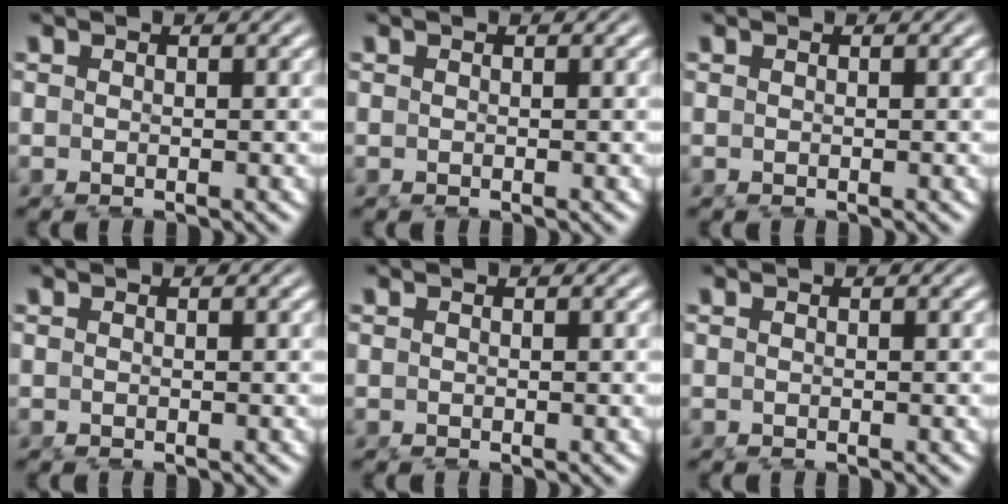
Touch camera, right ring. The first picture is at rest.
{"total": 0.0}
{"total": 0.0}
{"total": 0.0}
{"total": 0.0}
{"total": 0.0}